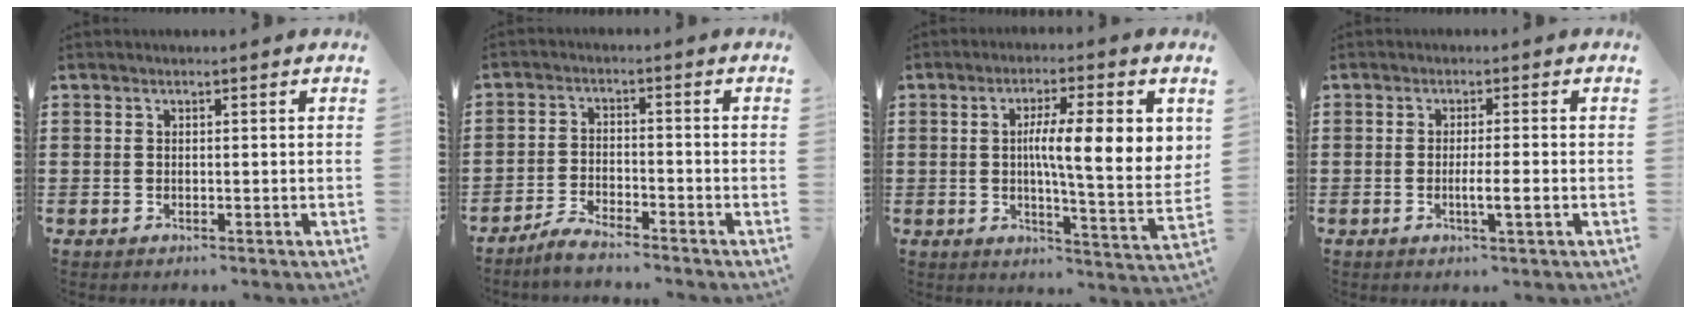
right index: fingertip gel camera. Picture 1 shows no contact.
{"total": 3.5, "force": [-3.4, 0.2, 0.7], "torque": [-0.022, 0.006, -0.072]}
{"total": 10.8, "force": [2.4, 2.0, 10.3], "torque": [-0.178, -0.001, 0.033]}
{"total": 3.2, "force": [-0.9, 0.0, 3.0], "torque": [-0.051, -0.006, -0.019]}